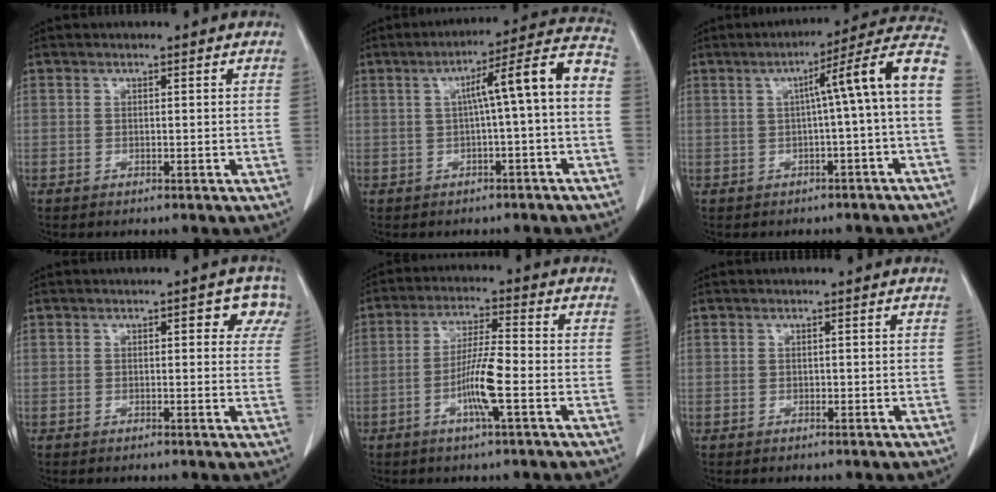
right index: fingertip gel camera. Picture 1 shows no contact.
{"total": 9.8, "force": [-0.3, 0.0, 9.8], "torque": [-0.136, 0.034, -0.008]}
{"total": 10.7, "force": [-0.2, -0.9, 10.7], "torque": [-0.138, 0.032, -0.010]}
{"total": 4.3, "force": [1.9, 2.0, 3.4], "torque": [-0.019, 0.010, 0.010]}
{"total": 7.5, "force": [-2.4, 0.1, 7.1], "torque": [-0.137, -0.003, -0.048]}
{"total": 0.0}